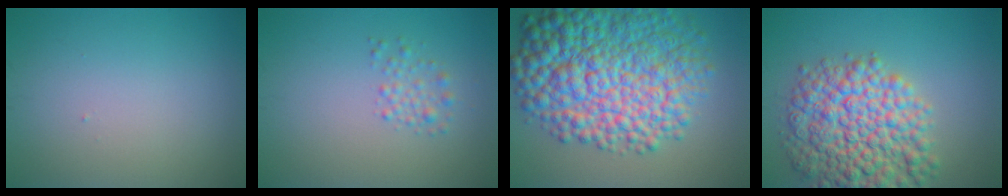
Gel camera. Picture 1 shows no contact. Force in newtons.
{"total": 1.5, "press": 1.5, "slide": 0.1}
{"total": 13.2, "press": 13.2, "slide": 0.2}
{"total": 10.4, "press": 10.4, "slide": 0.4}